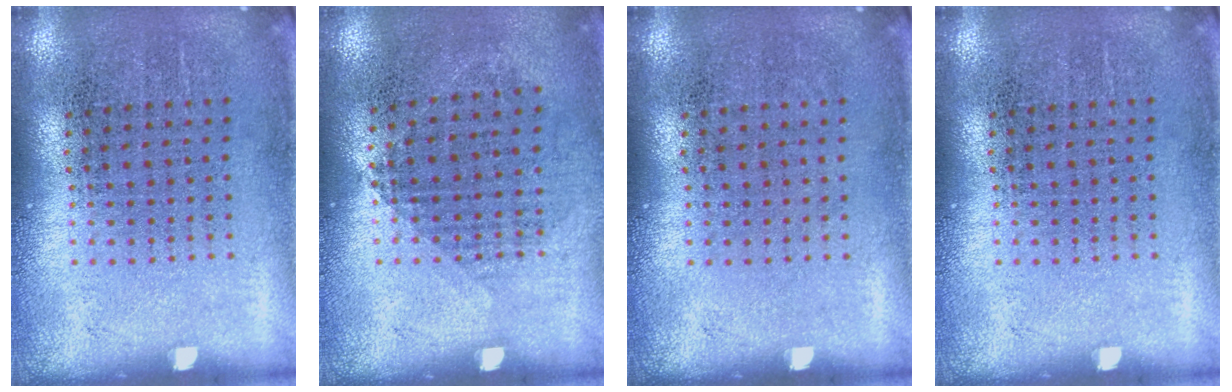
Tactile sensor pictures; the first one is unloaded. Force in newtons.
{"total": 0.8, "press": 0.7, "slide": 0.4}
{"total": 0.0}
{"total": 0.0}